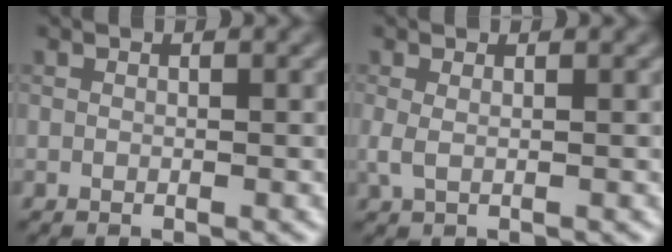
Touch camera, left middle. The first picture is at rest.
{"total": 1.2, "force": [0.2, 0.4, 1.1], "torque": [-0.027, 0.000, 0.002]}